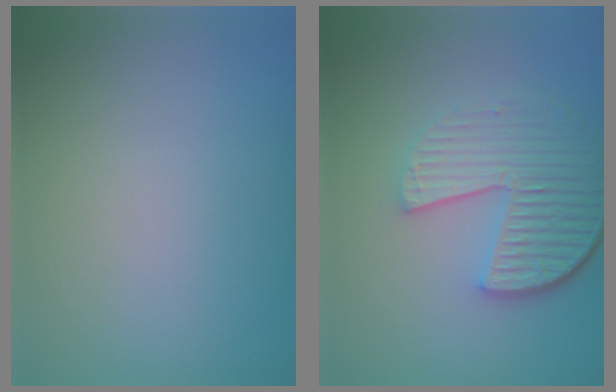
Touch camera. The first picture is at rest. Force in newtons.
{"total": 6.1, "press": 4.3, "slide": 4.3}